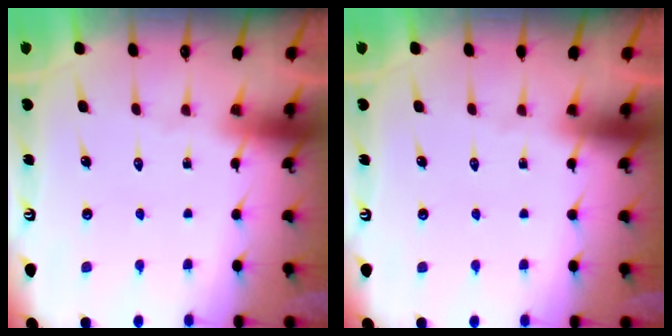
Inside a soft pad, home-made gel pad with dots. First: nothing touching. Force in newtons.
{"total": 0.0}